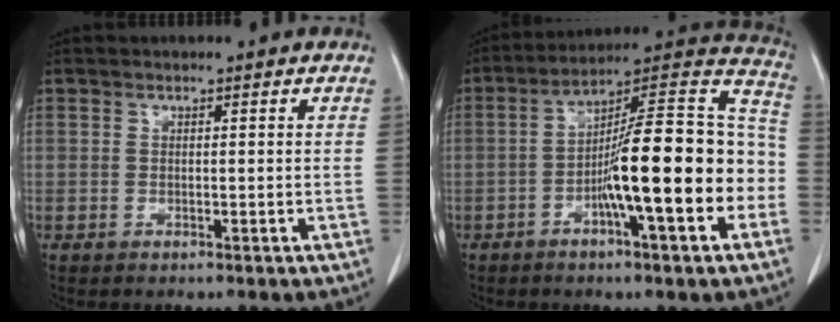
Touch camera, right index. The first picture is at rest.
{"total": 19.8, "force": [-4.8, 3.0, 19.0], "torque": [-0.253, 0.031, -0.074]}